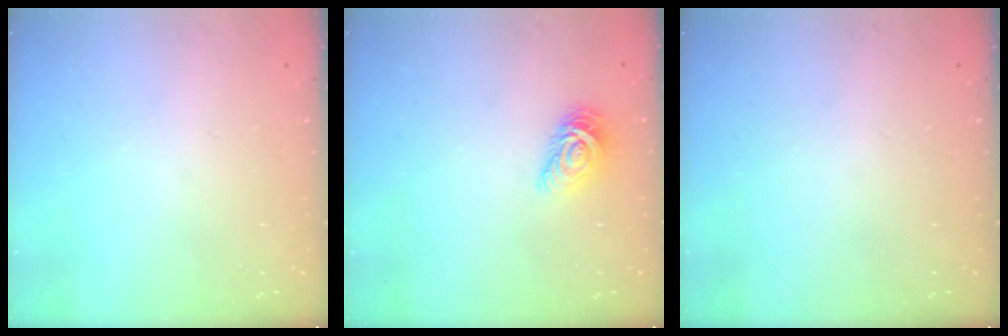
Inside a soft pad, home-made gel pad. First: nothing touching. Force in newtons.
{"total": 7.7, "press": 7.6, "slide": 0.7}
{"total": 0.0}